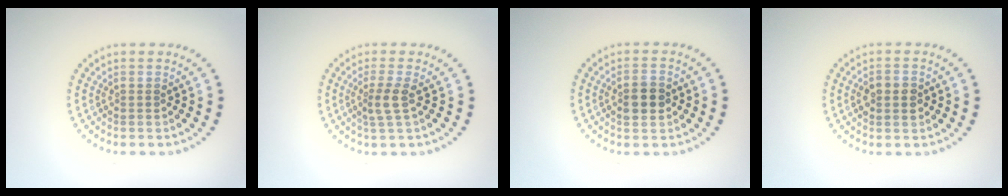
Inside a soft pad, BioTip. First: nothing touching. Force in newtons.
{"total": 2.1, "press": 1.6, "slide": 1.2}
{"total": 2.9, "press": 2.9, "slide": 0.2}
{"total": 2.7, "press": 2.7, "slide": 0.1}